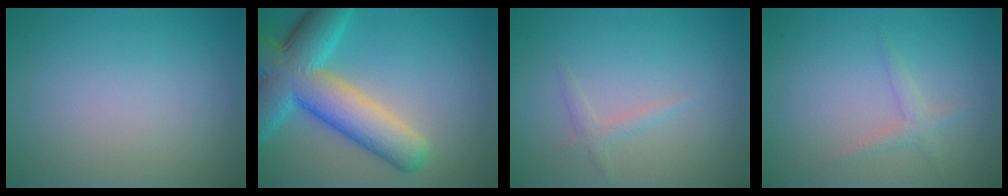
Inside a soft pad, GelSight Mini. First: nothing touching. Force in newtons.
{"total": 10.1, "press": 10.1, "slide": 0.4}
{"total": 1.1, "press": 1.1, "slide": 0.0}
{"total": 1.2, "press": 1.2, "slide": 0.0}